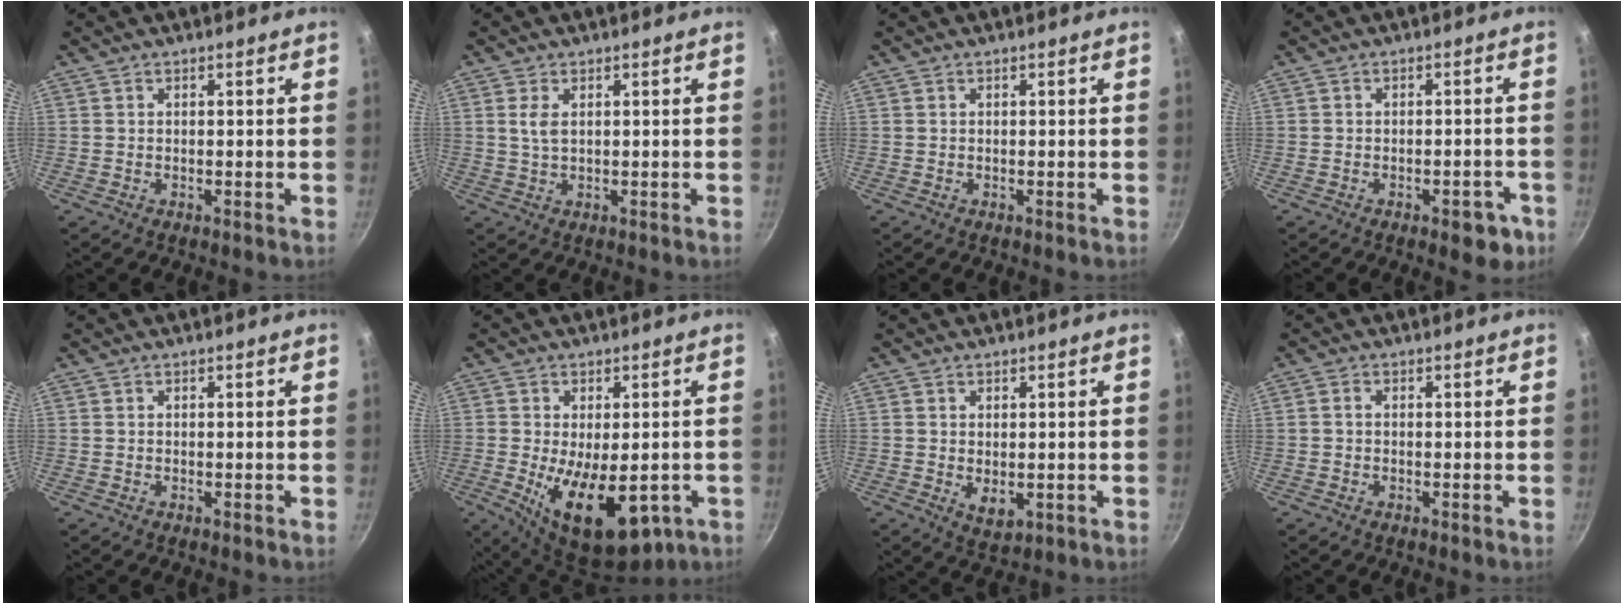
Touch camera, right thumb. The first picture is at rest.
{"total": 2.8, "force": [0.8, 1.3, 2.3], "torque": [-0.047, -0.004, 0.018]}
{"total": 0.0}
{"total": 5.6, "force": [-2.8, 2.9, 3.9], "torque": [-0.027, 0.024, -0.025]}
{"total": 0.0}
{"total": 16.4, "force": [-4.4, 8.3, 13.5], "torque": [-0.187, -0.017, -0.046]}
{"total": 3.8, "force": [-0.1, 2.4, 3.0], "torque": [-0.046, -0.016, 0.004]}
{"total": 1.0, "force": [-0.1, 0.8, 0.6], "torque": [-0.011, 0.007, -0.003]}